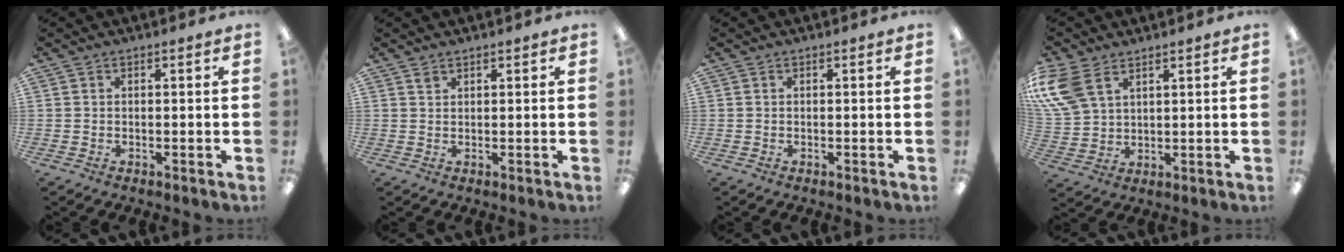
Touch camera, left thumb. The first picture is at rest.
{"total": 0.9, "force": [0.7, 0.5, -0.1], "torque": [0.001, -0.003, 0.014]}
{"total": 0.0}
{"total": 10.5, "force": [5.3, 6.8, 5.9], "torque": [-0.146, -0.009, 0.105]}